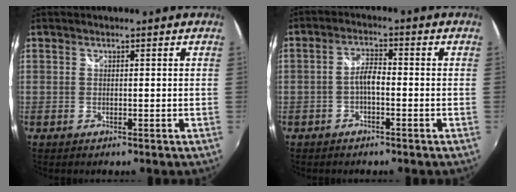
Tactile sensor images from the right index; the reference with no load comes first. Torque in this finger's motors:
{"motor_torque": [0.54, -0.22, 0.34, 0.07]}